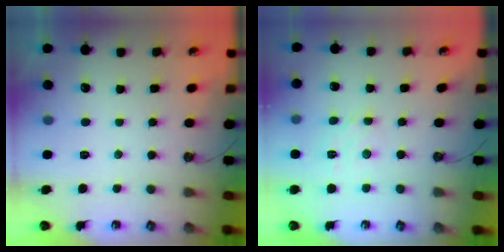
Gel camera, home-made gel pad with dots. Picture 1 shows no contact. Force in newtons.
{"total": 3.1, "press": 3.0, "slide": 0.7}